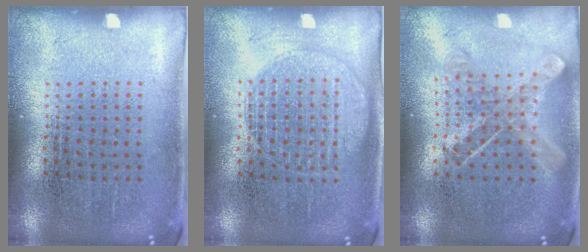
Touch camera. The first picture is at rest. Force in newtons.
{"total": 1.3, "press": 1.3, "slide": 0.4}
{"total": 0.9, "press": 0.9, "slide": 0.2}